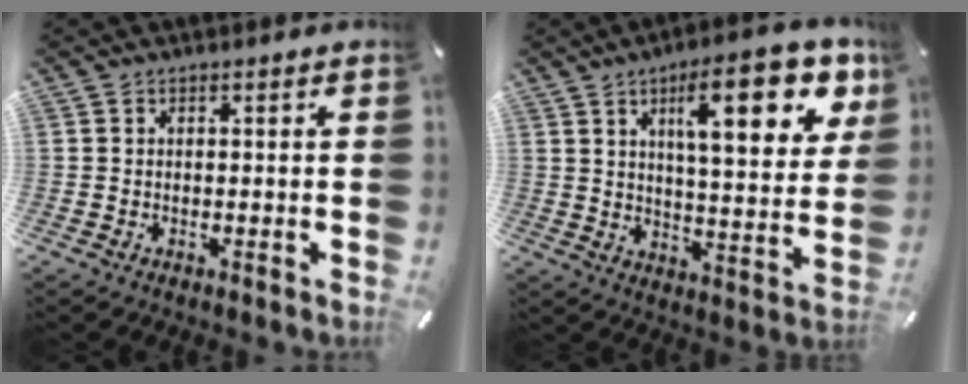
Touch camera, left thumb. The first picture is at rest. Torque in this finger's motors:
{"motor_torque": [3.00, 2.01, 1.95, -0.82, 0.34]}